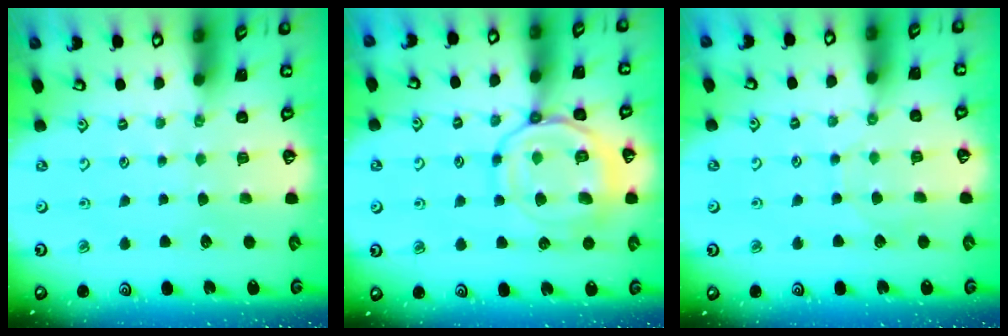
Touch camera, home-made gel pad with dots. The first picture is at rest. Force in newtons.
{"total": 14.3, "press": 14.2, "slide": 1.4}
{"total": 2.8, "press": 2.8, "slide": 0.3}